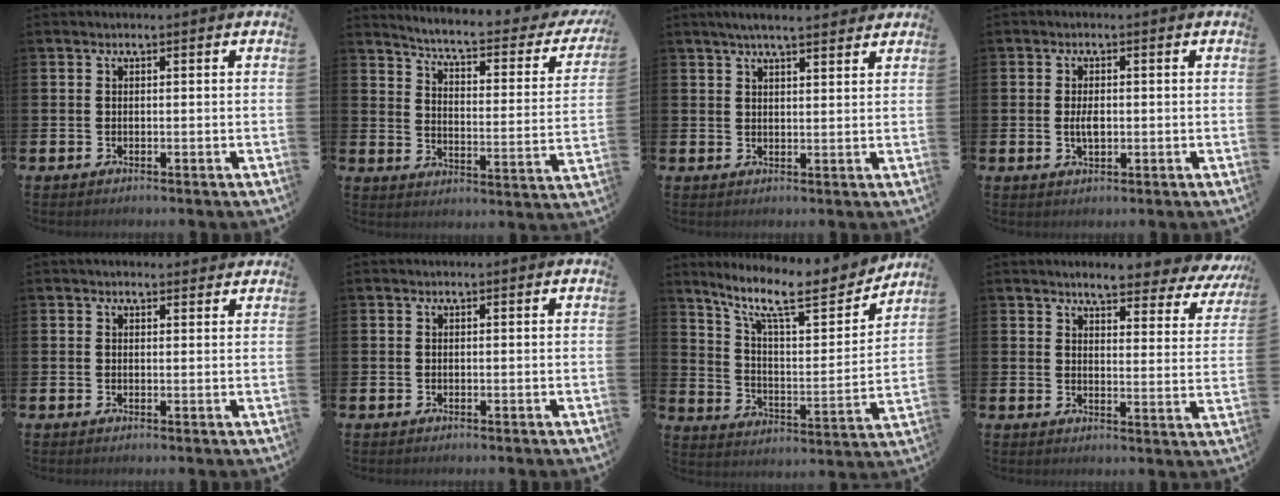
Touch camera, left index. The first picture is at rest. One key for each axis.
{"total": 5.1, "fx": 4.5, "fy": 0.5, "fz": 2.4, "tx": -0.062, "ty": -0.040, "tz": 0.064}
{"total": 4.3, "fx": 3.8, "fy": 0.6, "fz": 1.9, "tx": -0.033, "ty": -0.010, "tz": 0.065}
{"total": 2.5, "fx": 0.0, "fy": 1.2, "fz": 2.1, "tx": -0.031, "ty": 0.000, "tz": -0.003}
{"total": 1.4, "fx": 1.2, "fy": 0.5, "fz": 0.2, "tx": 0.004, "ty": 0.002, "tz": 0.021}
{"total": 0.0}
{"total": 12.3, "fx": 9.7, "fy": 3.1, "fz": 6.9, "tx": -0.146, "ty": -0.059, "tz": 0.163}
{"total": 5.7, "fx": 5.2, "fy": 1.1, "fz": 2.1, "tx": -0.040, "ty": -0.040, "tz": 0.083}